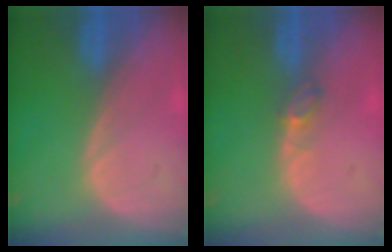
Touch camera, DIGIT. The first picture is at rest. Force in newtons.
{"total": 2.0, "press": 1.9, "slide": 0.4}